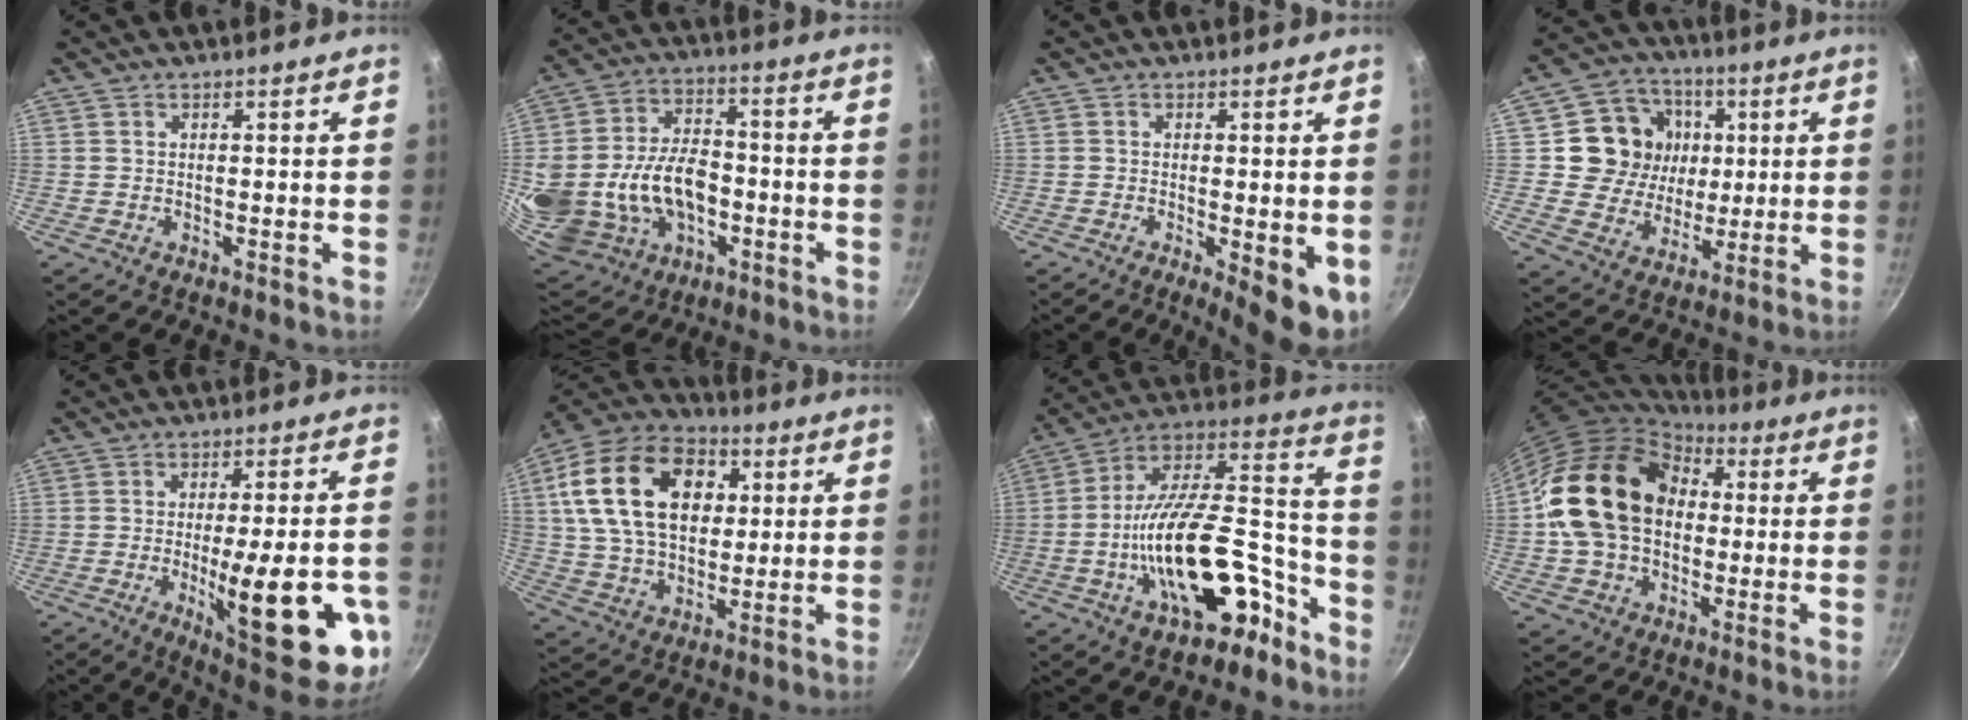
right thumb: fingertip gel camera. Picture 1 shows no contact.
{"total": 24.7, "force": [-4.1, 17.9, 16.6], "torque": [-0.350, 0.034, -0.048]}
{"total": 8.0, "force": [-2.0, 2.5, 7.4], "torque": [-0.083, -0.006, -0.019]}
{"total": 14.3, "force": [2.8, 13.1, 5.2], "torque": [-0.064, 0.003, 0.046]}
{"total": 21.5, "force": [-5.6, 5.9, 19.9], "torque": [-0.245, -0.004, -0.067]}
{"total": 23.2, "force": [5.6, 15.6, 16.2], "torque": [-0.269, 0.011, 0.091]}
{"total": 25.3, "force": [-10.9, 11.9, 19.5], "torque": [-0.275, 0.088, -0.170]}
{"total": 20.2, "force": [1.9, 15.2, 13.1], "torque": [-0.217, 0.035, 0.026]}